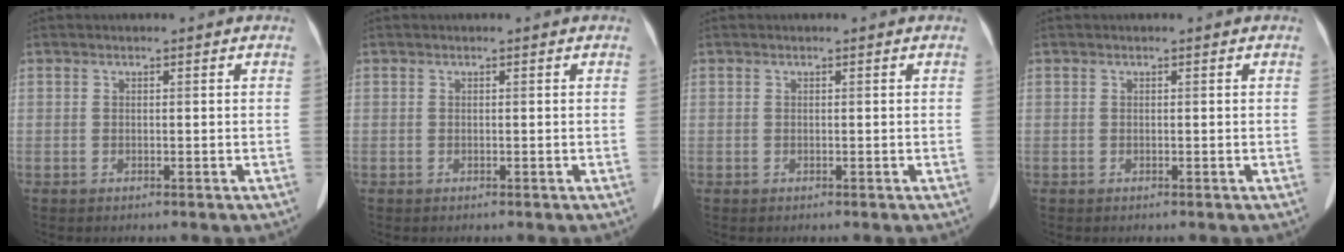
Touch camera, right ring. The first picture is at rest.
{"total": 0.0}
{"total": 0.0}
{"total": 0.0}